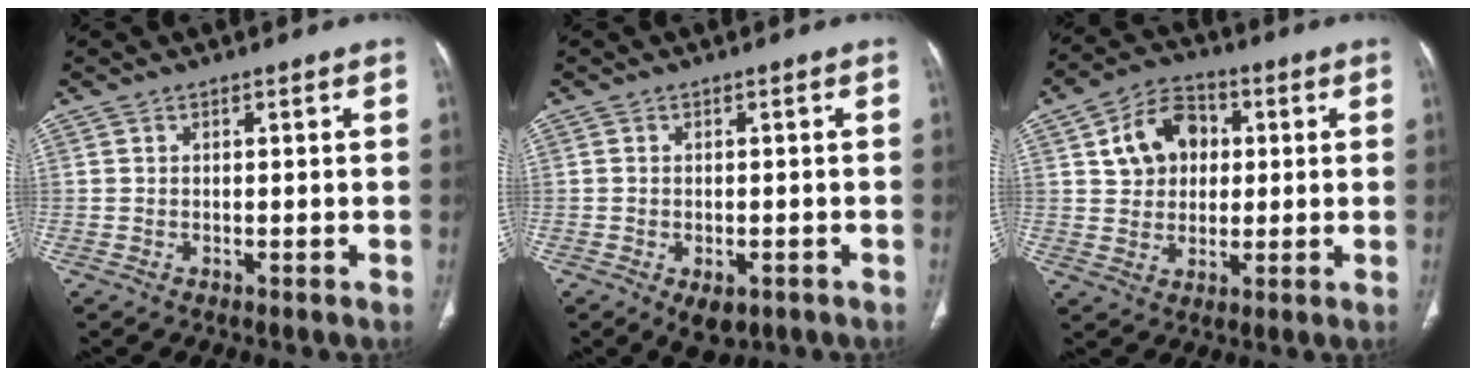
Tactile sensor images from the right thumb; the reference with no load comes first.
{"total": 4.5, "force": [-2.2, 2.6, 2.9], "torque": [-0.039, 0.006, -0.023]}
{"total": 10.6, "force": [2.5, 8.3, 6.1], "torque": [-0.074, 0.006, 0.039]}